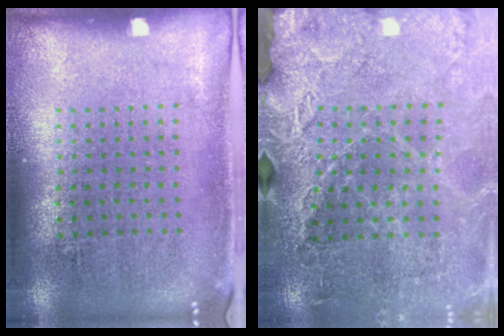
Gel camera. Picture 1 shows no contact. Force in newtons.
{"total": 3.0, "press": 3.0, "slide": 0.1}